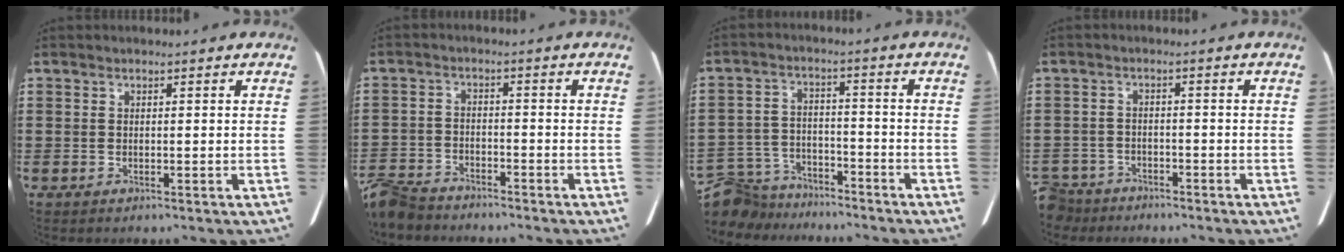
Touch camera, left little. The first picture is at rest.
{"total": 4.4, "force": [-4.1, 1.0, 1.1], "torque": [-0.038, -0.001, -0.087]}
{"total": 6.5, "force": [-6.2, 1.8, 0.7], "torque": [-0.034, 0.013, -0.131]}
{"total": 2.8, "force": [-2.7, 0.6, 0.1], "torque": [-0.015, -0.002, -0.060]}